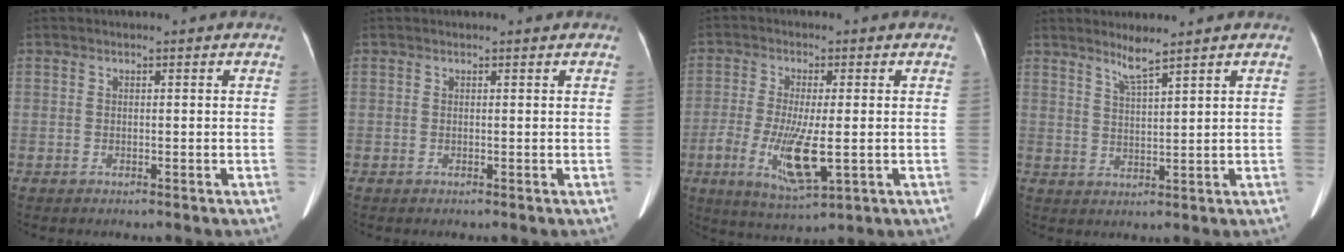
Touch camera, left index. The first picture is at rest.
{"total": 0.5, "force": [0.5, 0.1, 0.2], "torque": [-0.008, 0.001, 0.006]}
{"total": 9.3, "force": [-2.1, 2.2, 8.7], "torque": [-0.175, -0.024, -0.031]}
{"total": 3.2, "force": [2.7, -0.6, 1.7], "torque": [-0.037, -0.010, 0.055]}